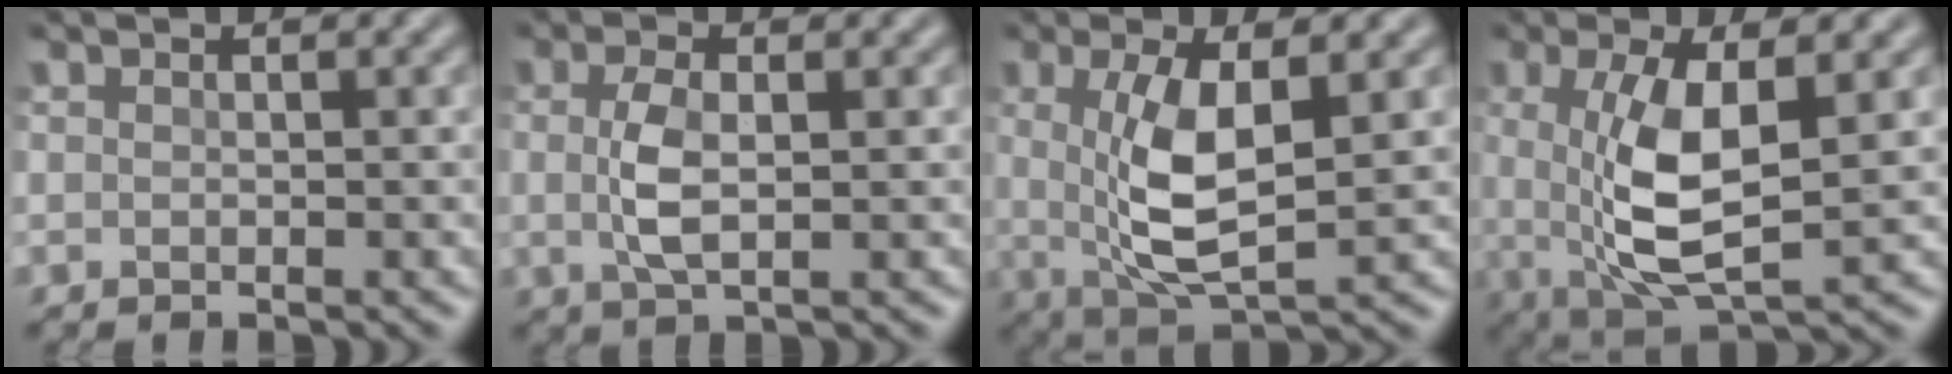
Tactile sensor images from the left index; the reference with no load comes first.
{"total": 3.2, "force": [-0.1, 1.3, 3.0], "torque": [-0.065, 0.002, -0.002]}
{"total": 6.4, "force": [0.4, 1.9, 6.1], "torque": [-0.129, -0.010, 0.009]}
{"total": 7.4, "force": [0.2, 2.3, 7.0], "torque": [-0.149, -0.010, 0.005]}